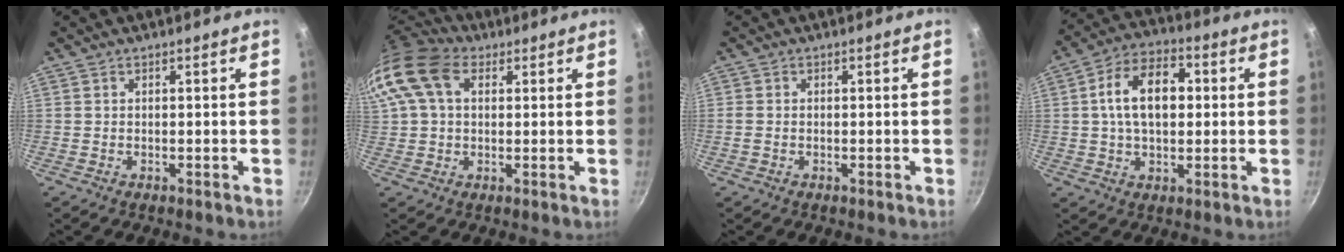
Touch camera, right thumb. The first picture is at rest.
{"total": 15.1, "force": [4.6, 10.4, 9.9], "torque": [-0.201, 0.024, 0.072]}
{"total": 1.4, "force": [-0.3, 1.1, 0.8], "torque": [-0.017, 0.001, -0.009]}
{"total": 12.9, "force": [1.6, 8.1, 10.0], "torque": [-0.141, 0.024, 0.015]}